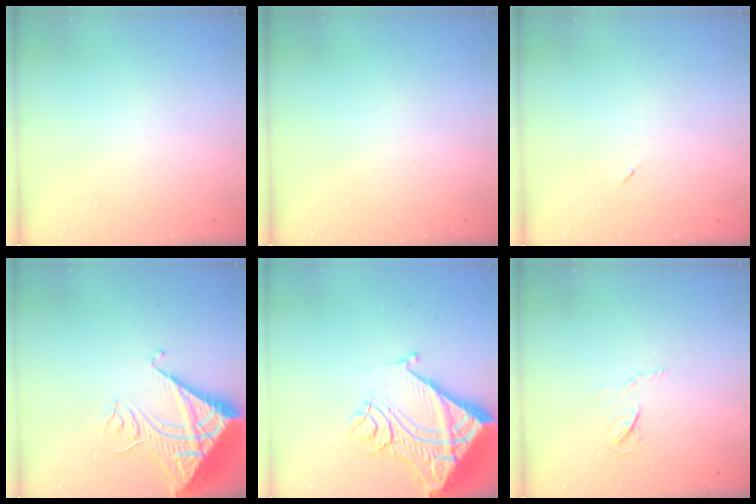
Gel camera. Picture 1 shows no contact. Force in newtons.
{"total": 0.0}
{"total": 2.6, "press": 2.3, "slide": 1.2}
{"total": 11.1, "press": 11.1, "slide": 1.0}
{"total": 20.9, "press": 20.7, "slide": 2.6}
{"total": 4.4, "press": 4.4, "slide": 0.6}